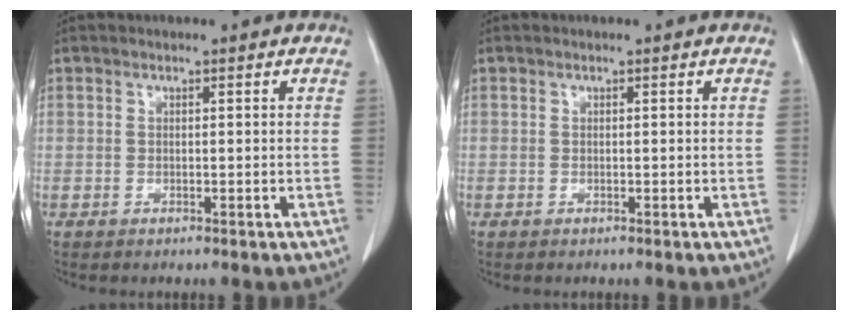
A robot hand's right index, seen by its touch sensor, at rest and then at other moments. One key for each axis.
{"total": 0.0}